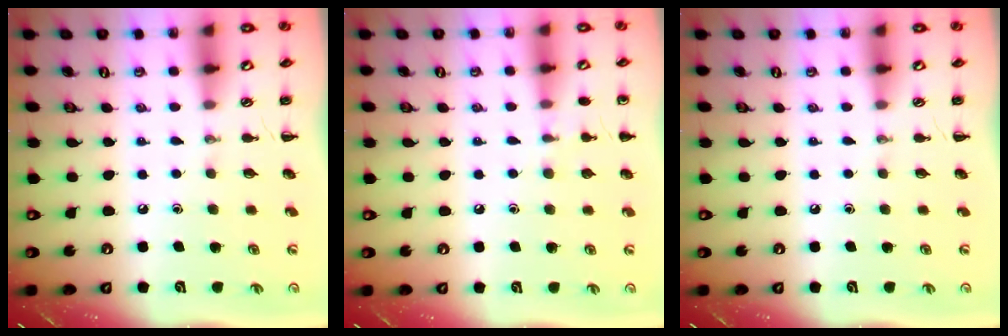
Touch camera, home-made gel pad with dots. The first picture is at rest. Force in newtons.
{"total": 5.9, "press": 5.6, "slide": 1.8}
{"total": 0.0}